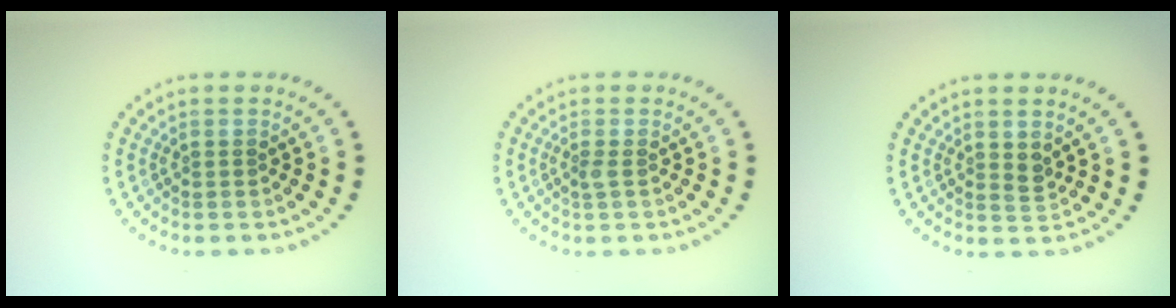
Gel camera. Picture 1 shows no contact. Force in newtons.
{"total": 0.7, "press": 0.6, "slide": 0.4}
{"total": 1.1, "press": 1.0, "slide": 0.4}